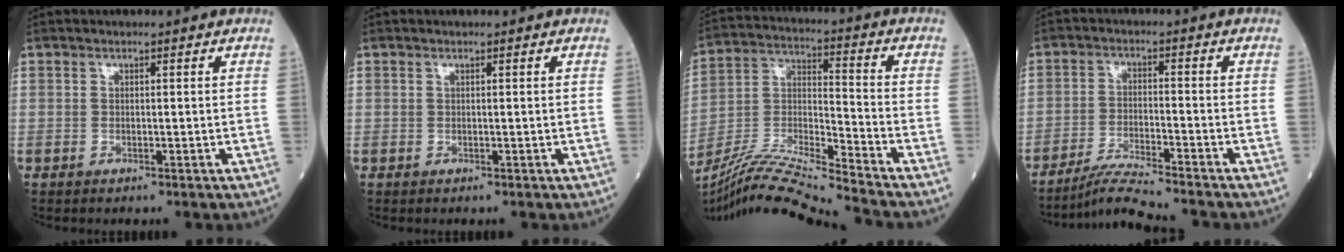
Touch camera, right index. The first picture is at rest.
{"total": 0.0}
{"total": 15.9, "force": [-14.3, -1.8, 6.5], "torque": [-0.122, -0.005, -0.265]}
{"total": 6.8, "force": [-6.2, -1.2, 2.4], "torque": [-0.047, -0.025, -0.113]}